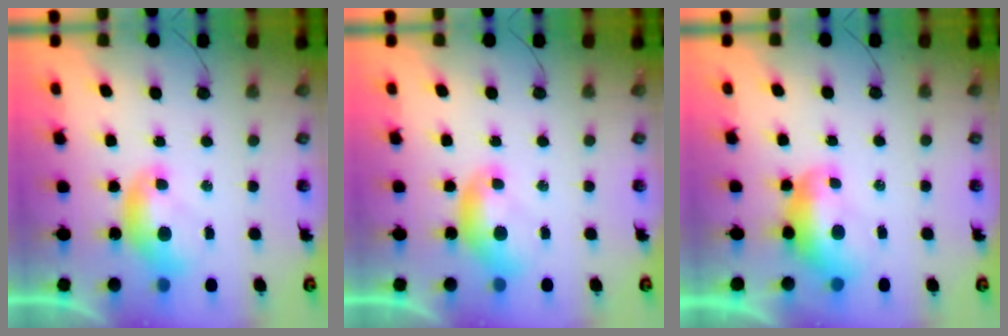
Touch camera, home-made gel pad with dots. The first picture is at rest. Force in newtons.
{"total": 0.0}
{"total": 1.7, "press": 1.5, "slide": 0.8}